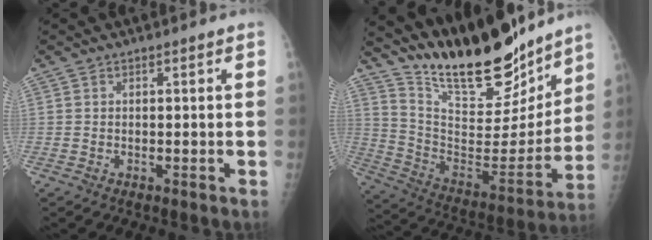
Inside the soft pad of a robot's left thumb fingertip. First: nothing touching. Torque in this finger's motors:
{"motor_torque": [0.69, 0.39, 0.86, -1.91, 0.09]}